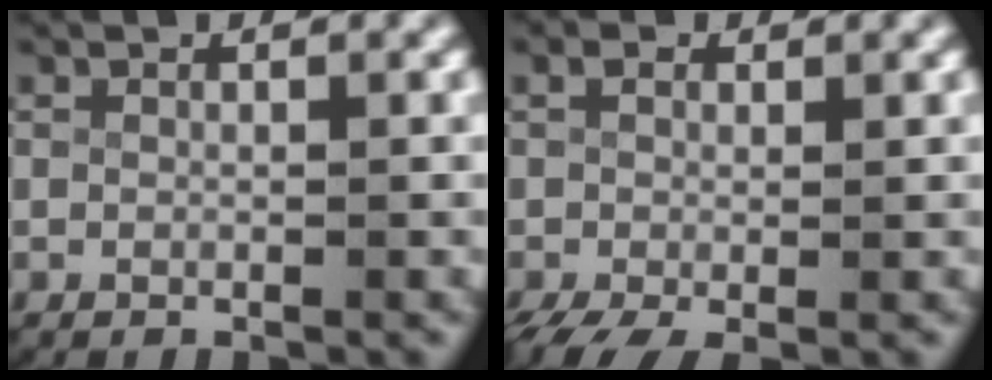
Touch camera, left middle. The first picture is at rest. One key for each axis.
{"total": 3.8, "fx": -2.3, "fy": 1.8, "fz": 2.5, "tx": -0.056, "ty": -0.028, "tz": -0.020}